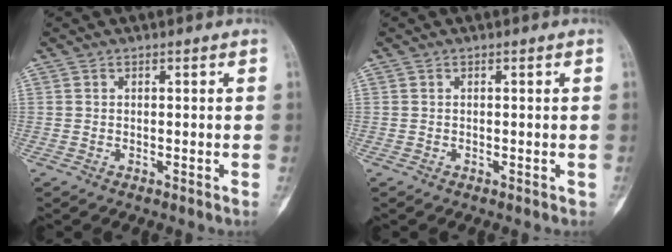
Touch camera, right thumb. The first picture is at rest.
{"total": 0.0}